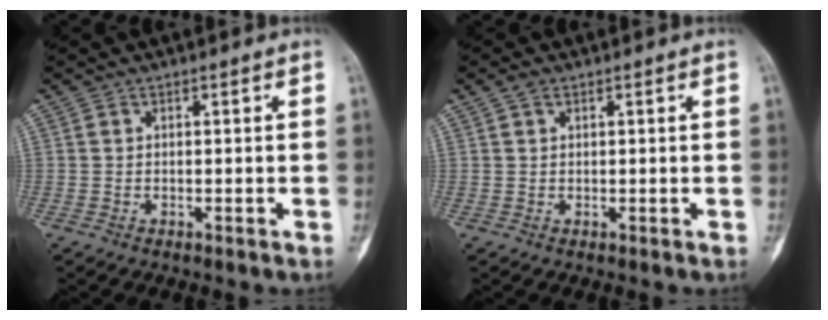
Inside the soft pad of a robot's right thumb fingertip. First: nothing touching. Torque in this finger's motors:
{"motor_torque": [-0.03, 0.03, 0.03, -0.07, 0.05]}